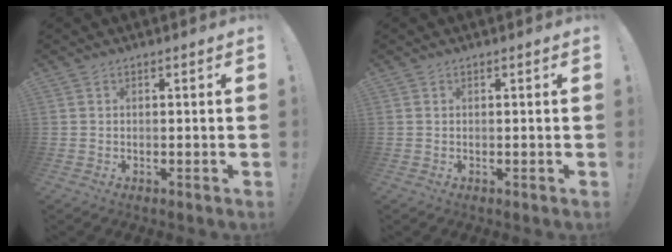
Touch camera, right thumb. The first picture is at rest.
{"total": 0.0}